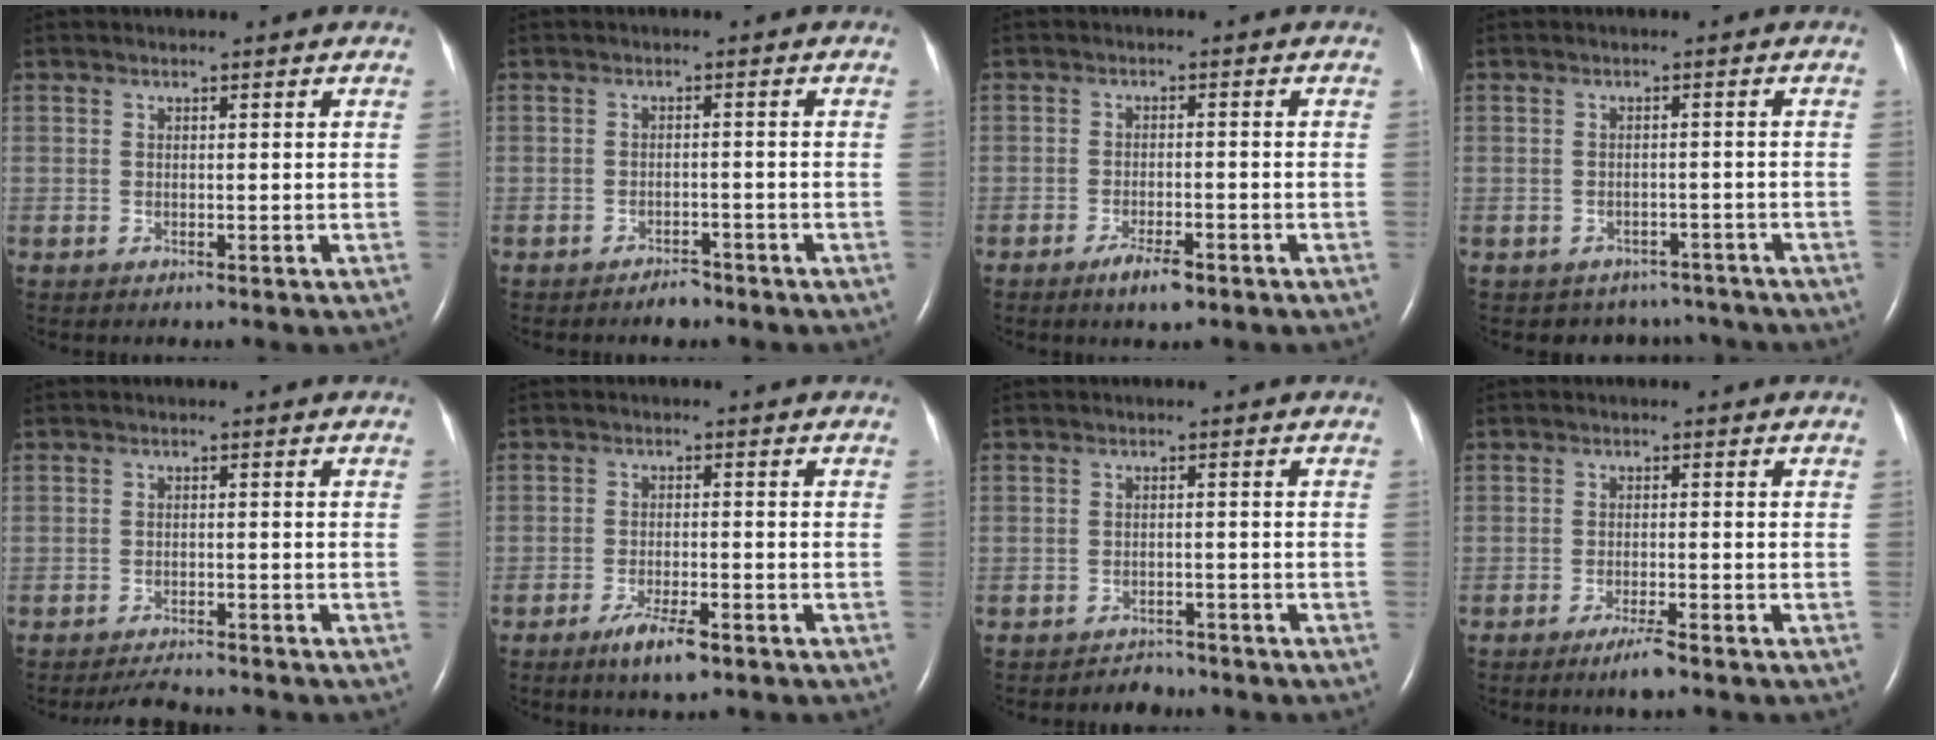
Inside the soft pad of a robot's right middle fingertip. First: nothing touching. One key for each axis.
{"total": 2.2, "fx": -1.9, "fy": 0.9, "fz": 0.7, "tx": -0.019, "ty": 0.001, "tz": -0.026}
{"total": 3.9, "fx": -2.6, "fy": 0.9, "fz": 2.7, "tx": -0.056, "ty": -0.003, "tz": -0.044}
{"total": 5.8, "fx": -5.0, "fy": 3.1, "fz": -0.2, "tx": 0.010, "ty": 0.020, "tz": -0.054}
{"total": 3.4, "fx": -3.3, "fy": 0.2, "fz": 0.8, "tx": -0.019, "ty": -0.014, "tz": -0.054}
{"total": 5.1, "fx": -3.3, "fy": 0.9, "fz": 3.8, "tx": -0.078, "ty": -0.008, "tz": -0.054}
{"total": 2.3, "fx": -2.0, "fy": 0.8, "fz": -0.5, "tx": 0.003, "ty": -0.001, "tz": -0.030}
{"total": 3.2, "fx": -2.4, "fy": 0.0, "fz": 2.1, "tx": -0.045, "ty": -0.006, "tz": -0.043}